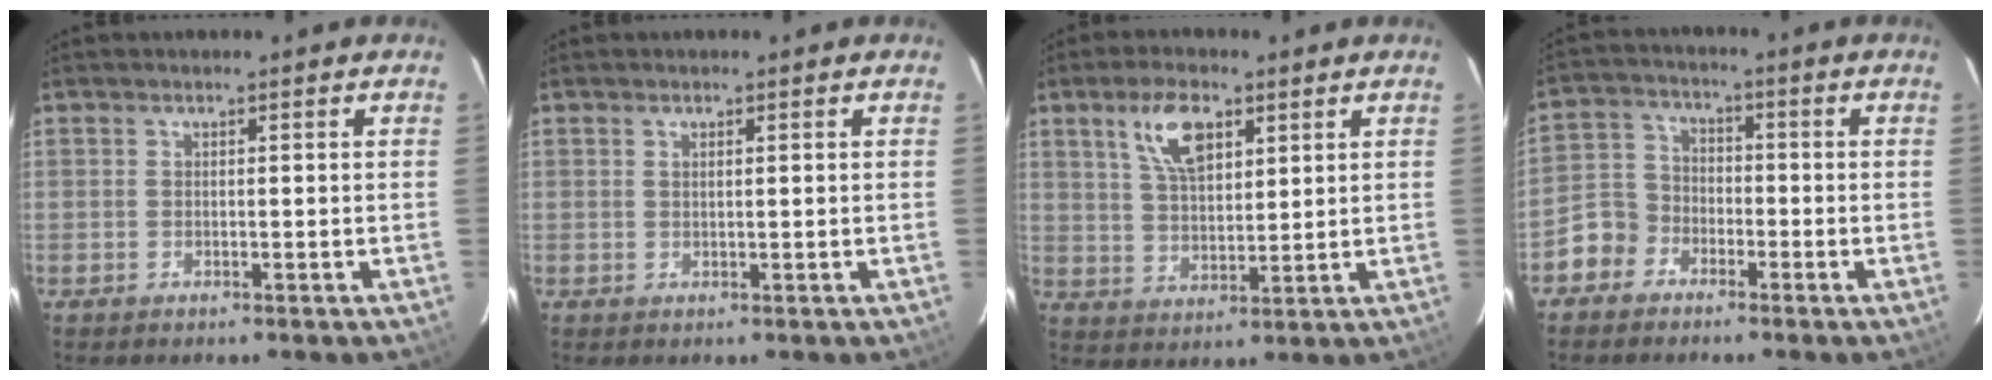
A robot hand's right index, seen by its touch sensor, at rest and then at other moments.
{"total": 0.7, "force": [0.4, 0.2, 0.6], "torque": [-0.012, 0.002, 0.007]}
{"total": 8.8, "force": [4.4, 4.0, 6.5], "torque": [-0.121, 0.013, 0.085]}
{"total": 7.1, "force": [-4.2, 5.6, 1.1], "torque": [-0.032, 0.032, -0.089]}